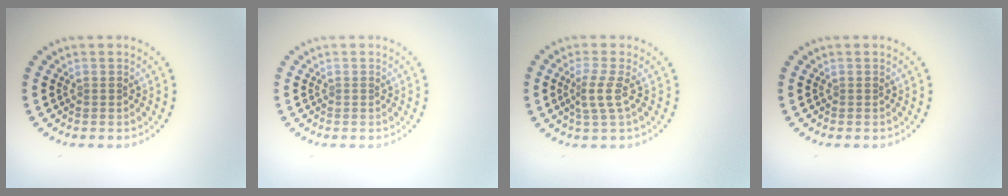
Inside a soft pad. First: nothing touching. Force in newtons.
{"total": 0.0}
{"total": 2.3, "press": 1.6, "slide": 1.7}
{"total": 0.0}